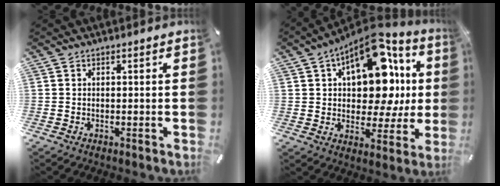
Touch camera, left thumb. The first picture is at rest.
{"total": 18.7, "force": [6.2, 11.1, 13.6], "torque": [-0.199, -0.044, 0.102]}